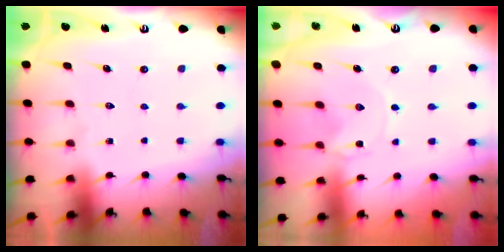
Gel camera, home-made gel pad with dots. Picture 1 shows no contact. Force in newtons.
{"total": 0.0}